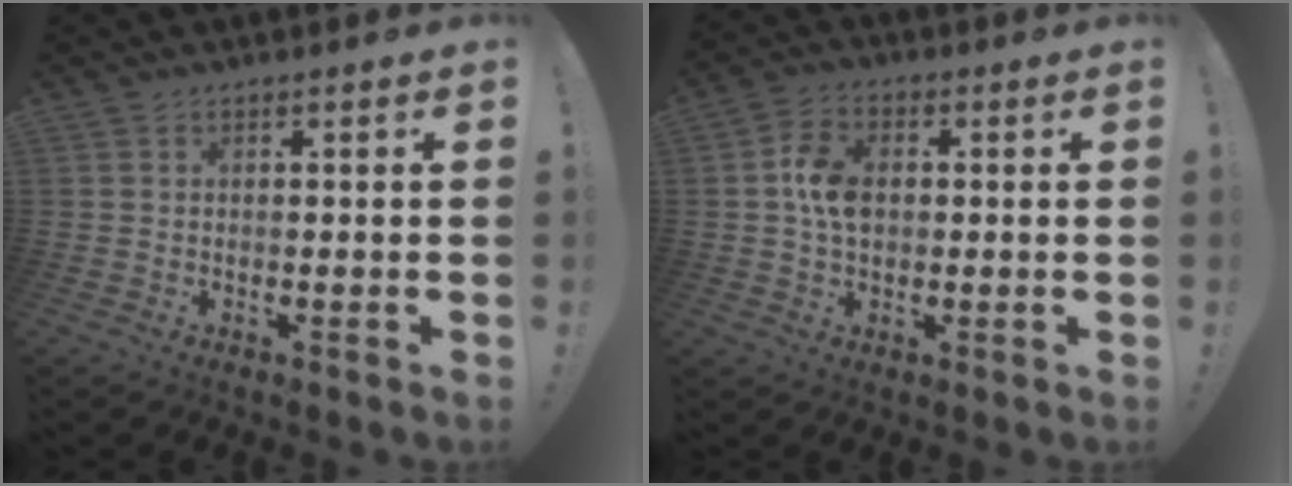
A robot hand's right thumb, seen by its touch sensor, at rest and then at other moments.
{"total": 8.1, "force": [0.3, 5.7, 5.8], "torque": [-0.098, 0.007, 0.007]}